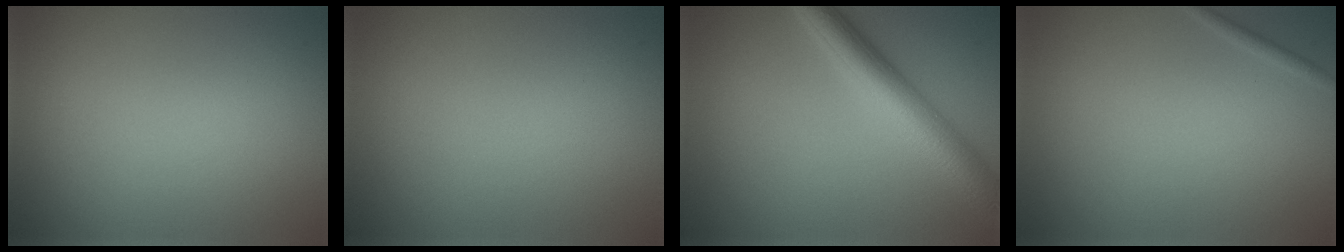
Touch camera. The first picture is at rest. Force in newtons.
{"total": 0.0}
{"total": 5.5, "press": 5.5, "slide": 0.1}
{"total": 0.6, "press": 0.6, "slide": 0.1}